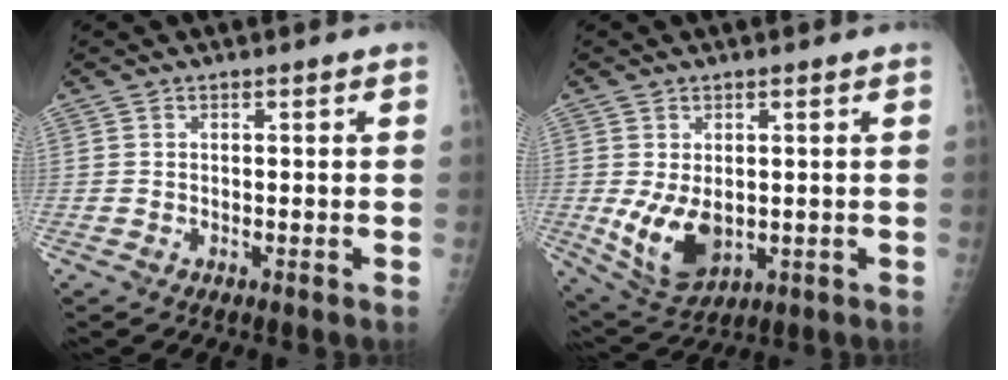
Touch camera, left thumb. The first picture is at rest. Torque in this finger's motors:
{"motor_torque": [-0.36, 0.62, 1.13, -0.10, 0.13]}